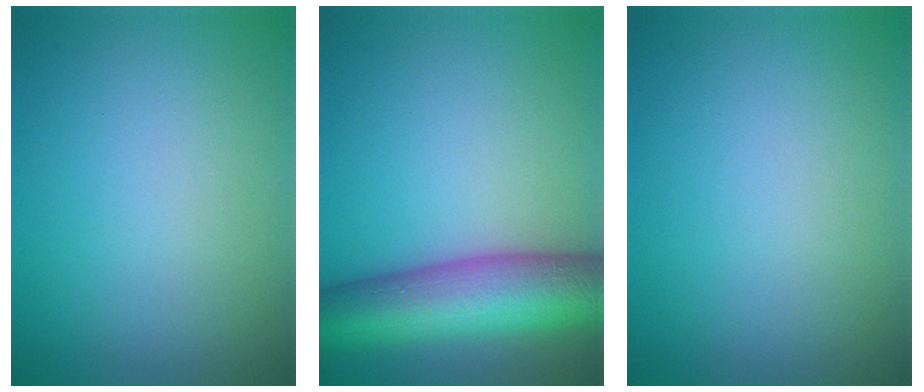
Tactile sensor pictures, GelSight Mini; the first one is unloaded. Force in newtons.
{"total": 10.0, "press": 10.0, "slide": 0.4}
{"total": 0.0}